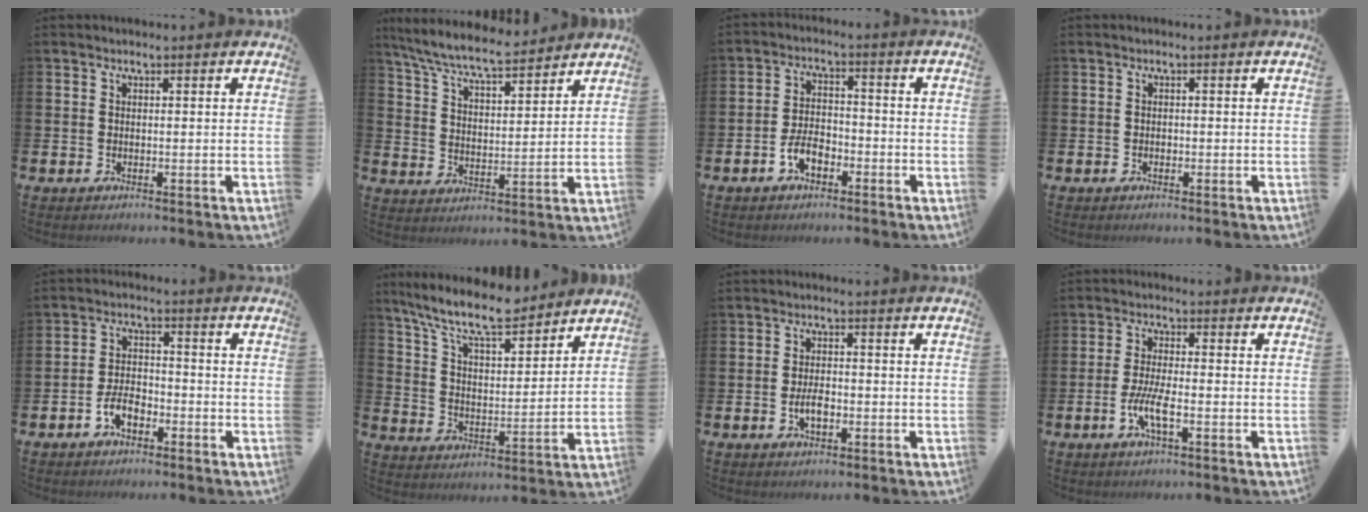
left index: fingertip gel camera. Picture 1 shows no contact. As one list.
[{"total": 7.8, "force": [7.3, 0.8, 2.7], "torque": [-0.079, -0.042, 0.130]}, {"total": 4.2, "force": [-2.3, 2.2, 2.8], "torque": [-0.056, 0.006, -0.045]}, {"total": 0.6, "force": [-0.3, 0.5, 0.2], "torque": [-0.006, 0.002, -0.006]}, {"total": 3.9, "force": [-2.1, 1.9, 2.7], "torque": [-0.047, 0.002, -0.043]}, {"total": 10.5, "force": [9.3, 2.1, 4.3], "torque": [-0.110, -0.049, 0.167]}, {"total": 2.9, "force": [-0.8, 1.4, 2.5], "torque": [-0.032, -0.003, -0.017]}, {"total": 4.2, "force": [-1.6, 0.9, 3.8], "torque": [-0.078, -0.005, -0.031]}]